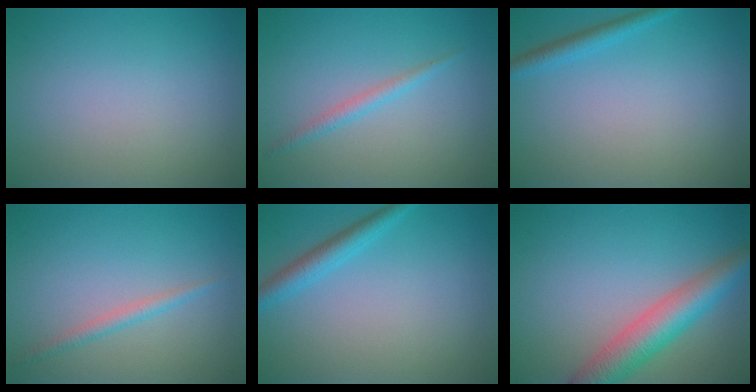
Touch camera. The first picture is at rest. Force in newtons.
{"total": 1.4, "press": 1.4, "slide": 0.1}
{"total": 2.3, "press": 2.3, "slide": 0.0}
{"total": 1.3, "press": 1.3, "slide": 0.0}
{"total": 2.4, "press": 2.4, "slide": 0.1}
{"total": 5.7, "press": 5.7, "slide": 0.2}